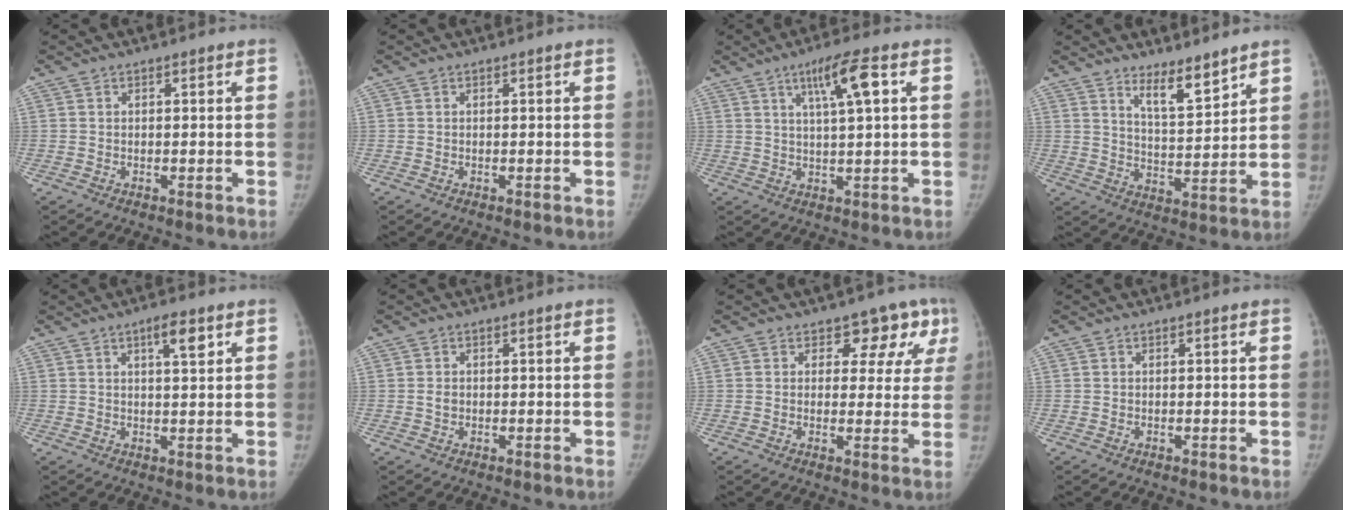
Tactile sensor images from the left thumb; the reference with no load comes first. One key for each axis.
{"total": 0.0}
{"total": 8.0, "fx": 3.1, "fy": 0.8, "fz": 7.3, "tx": -0.130, "ty": -0.003, "tz": 0.052}
{"total": 7.6, "fx": 6.0, "fy": 1.8, "fz": 4.4, "tx": -0.061, "ty": -0.059, "tz": 0.107}
{"total": 4.4, "fx": 2.2, "fy": 1.2, "fz": 3.6, "tx": -0.050, "ty": -0.009, "tz": 0.035}
{"total": 1.4, "fx": 0.0, "fy": 1.1, "fz": 0.8, "tx": -0.012, "ty": 0.002, "tz": 0.000}
{"total": 7.5, "fx": 4.2, "fy": 5.2, "fz": 3.5, "tx": 0.002, "ty": -0.016, "tz": 0.040}
{"total": 0.0}